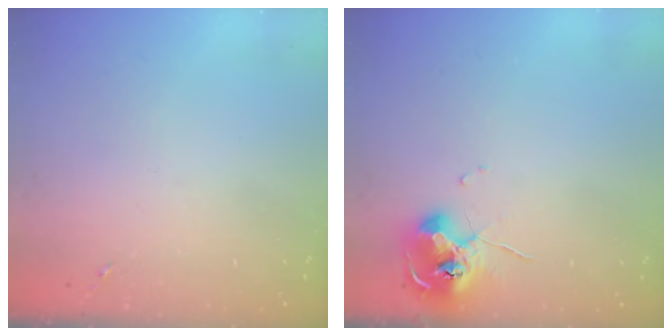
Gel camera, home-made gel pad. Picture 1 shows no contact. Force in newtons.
{"total": 10.1, "press": 10.0, "slide": 0.9}